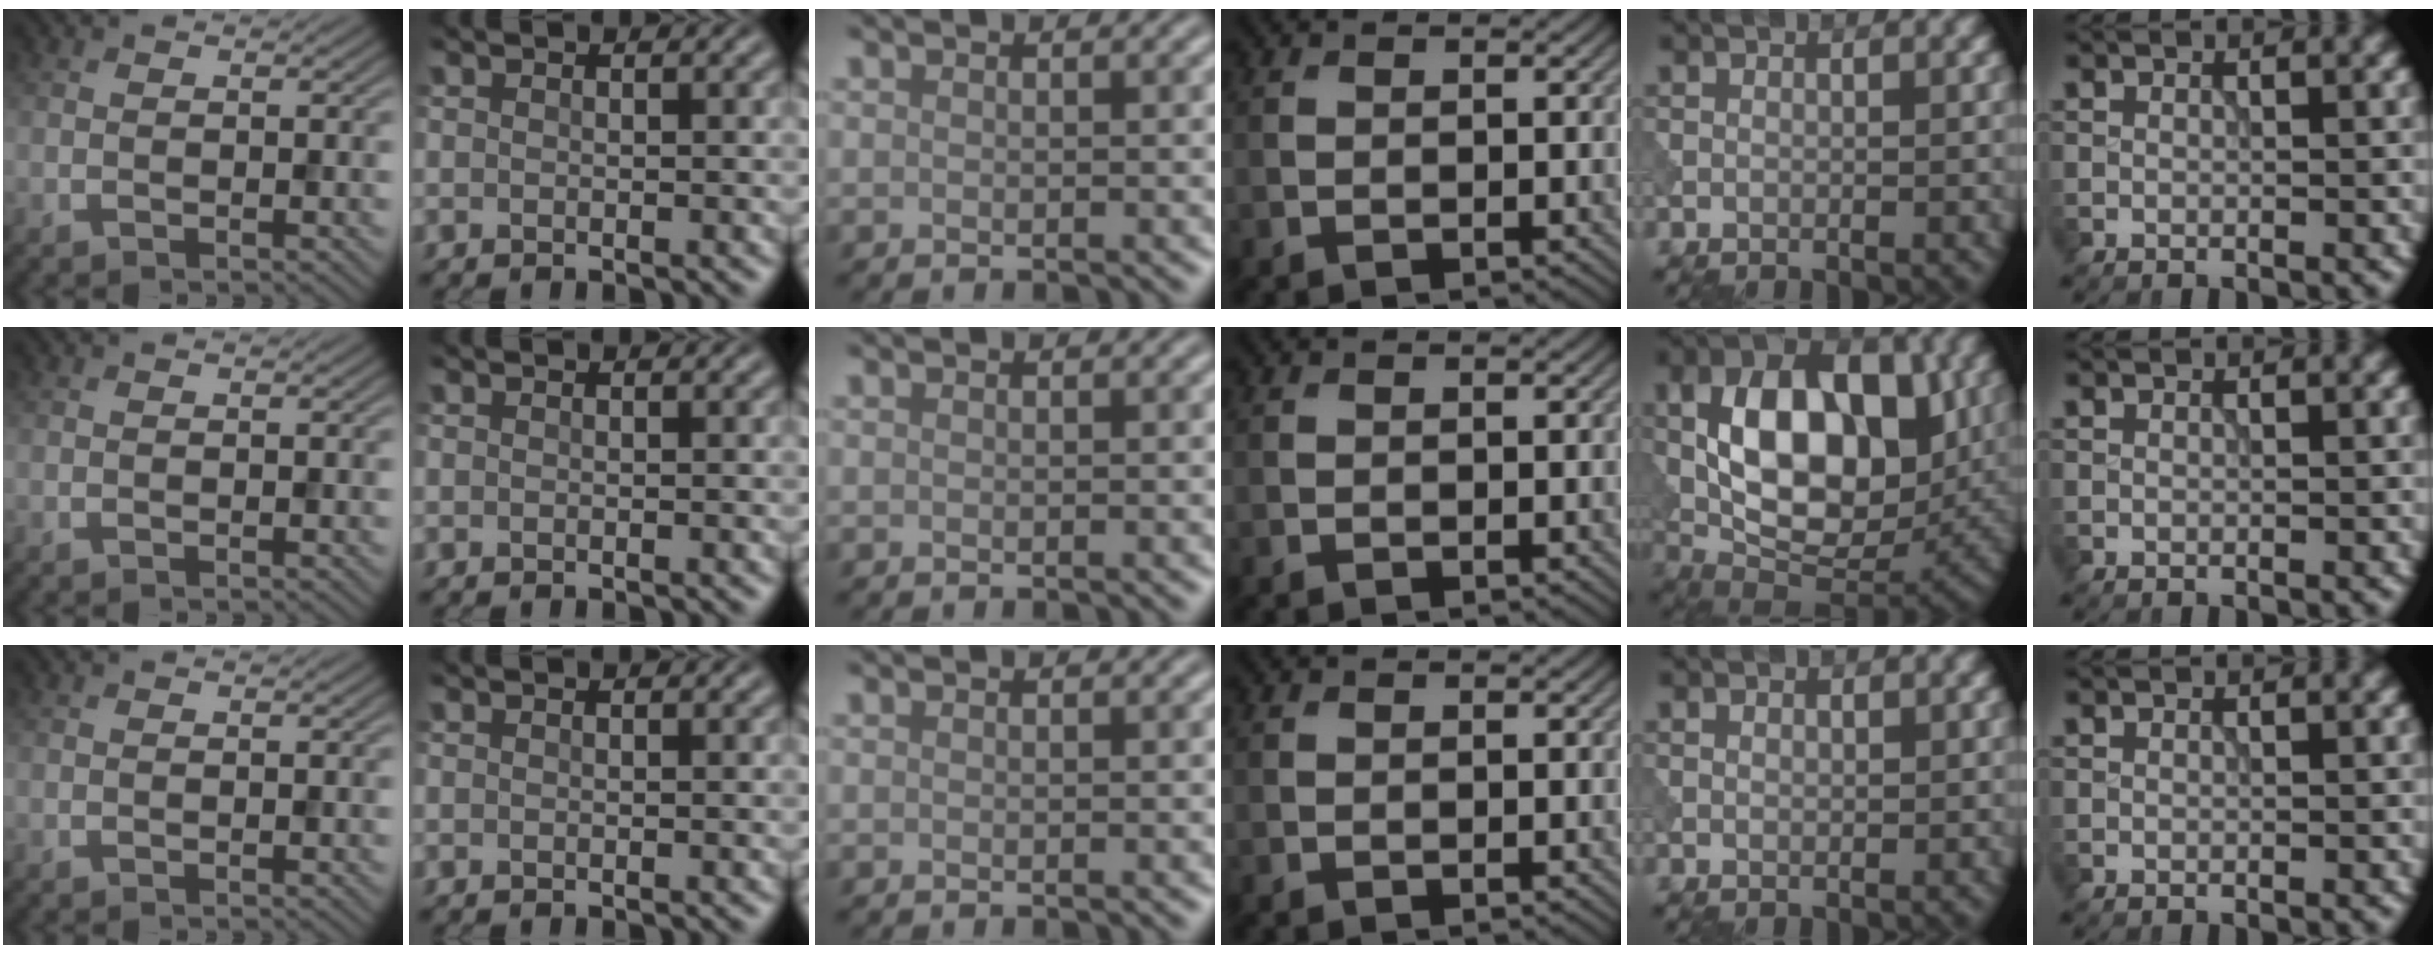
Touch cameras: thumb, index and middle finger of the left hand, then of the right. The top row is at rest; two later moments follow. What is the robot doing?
{"motion": "press", "object": "tv remote"}